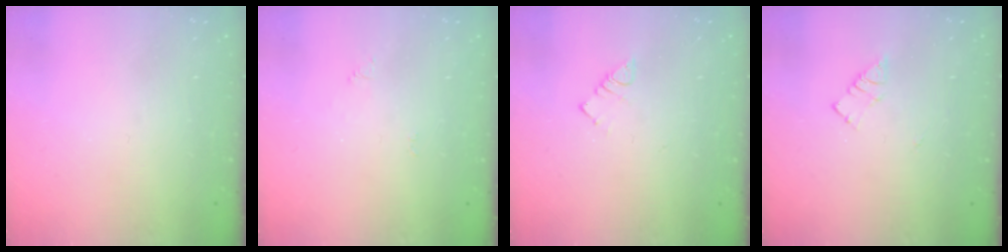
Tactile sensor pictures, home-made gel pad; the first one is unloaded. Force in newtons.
{"total": 3.8, "press": 3.8, "slide": 0.4}
{"total": 2.8, "press": 2.8, "slide": 0.3}
{"total": 4.9, "press": 4.9, "slide": 0.7}